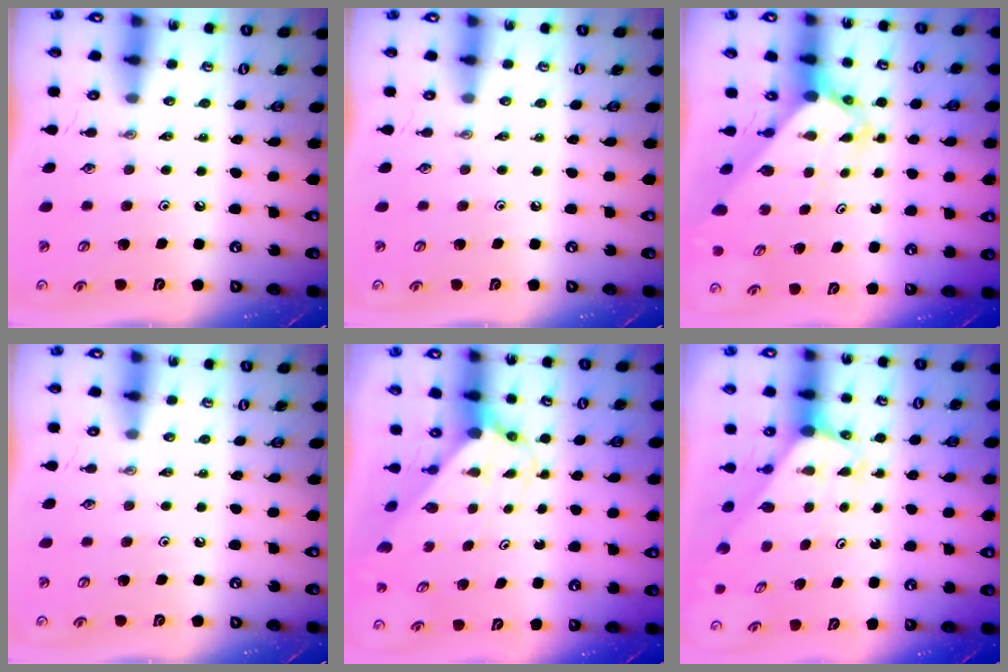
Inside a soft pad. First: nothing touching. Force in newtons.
{"total": 0.0}
{"total": 3.5, "press": 3.5, "slide": 0.2}
{"total": 0.0}
{"total": 2.9, "press": 2.9, "slide": 0.3}
{"total": 1.8, "press": 1.8, "slide": 0.1}